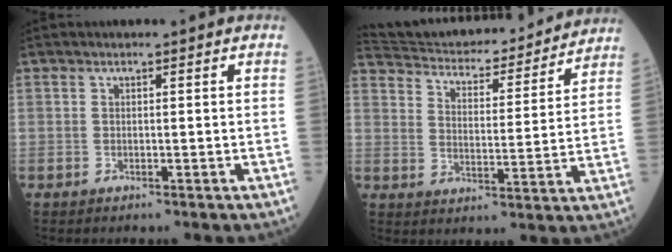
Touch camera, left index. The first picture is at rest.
{"total": 23.4, "force": [21.8, 4.8, 7.2], "torque": [-0.124, -0.007, 0.296]}